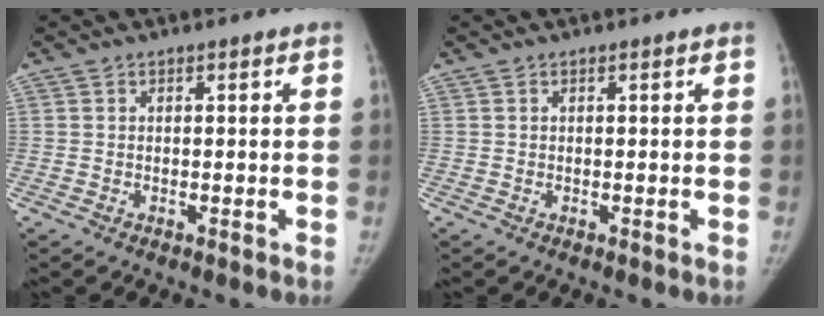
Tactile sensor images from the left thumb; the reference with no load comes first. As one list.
[{"total": 0.0}]